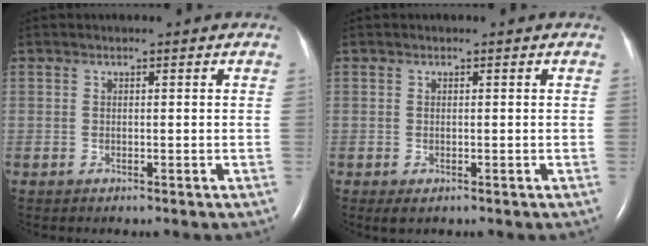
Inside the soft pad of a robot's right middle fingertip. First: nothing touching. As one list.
[{"total": 1.1, "force": [-0.4, 0.5, 0.9], "torque": [-0.015, -0.004, 0.000]}]